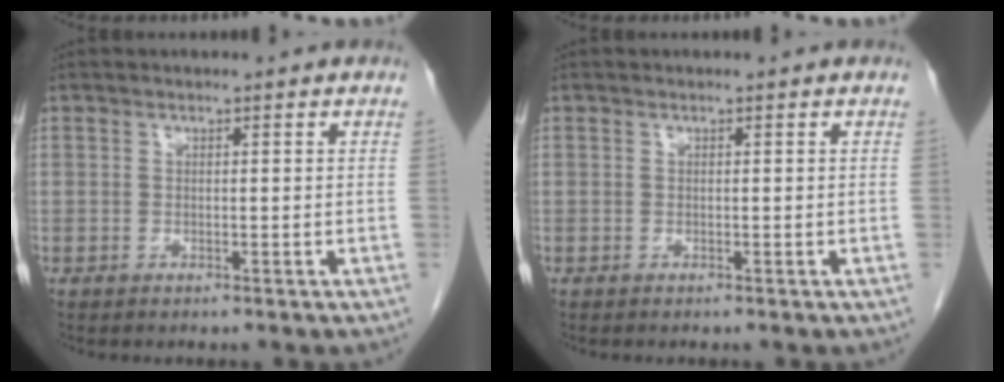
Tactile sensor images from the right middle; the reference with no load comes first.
{"total": 0.0}